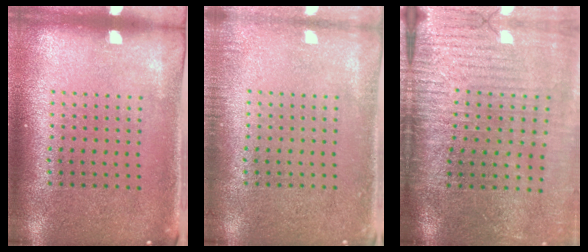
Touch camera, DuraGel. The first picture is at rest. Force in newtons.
{"total": 1.2, "press": 1.1, "slide": 0.2}
{"total": 3.9, "press": 3.4, "slide": 2.0}